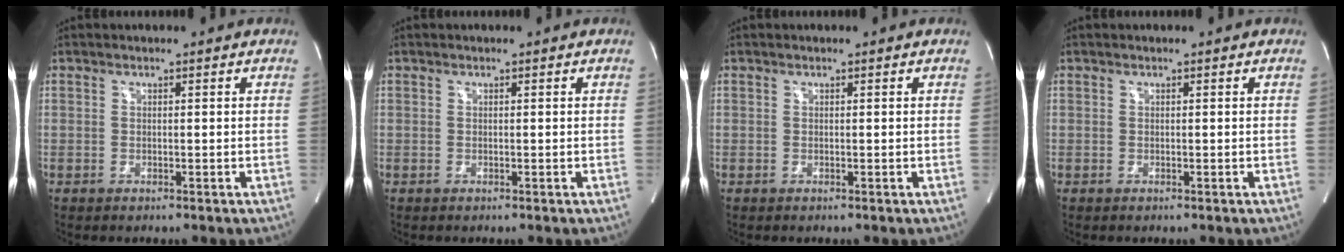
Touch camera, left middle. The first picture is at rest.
{"total": 0.0}
{"total": 0.0}
{"total": 0.0}